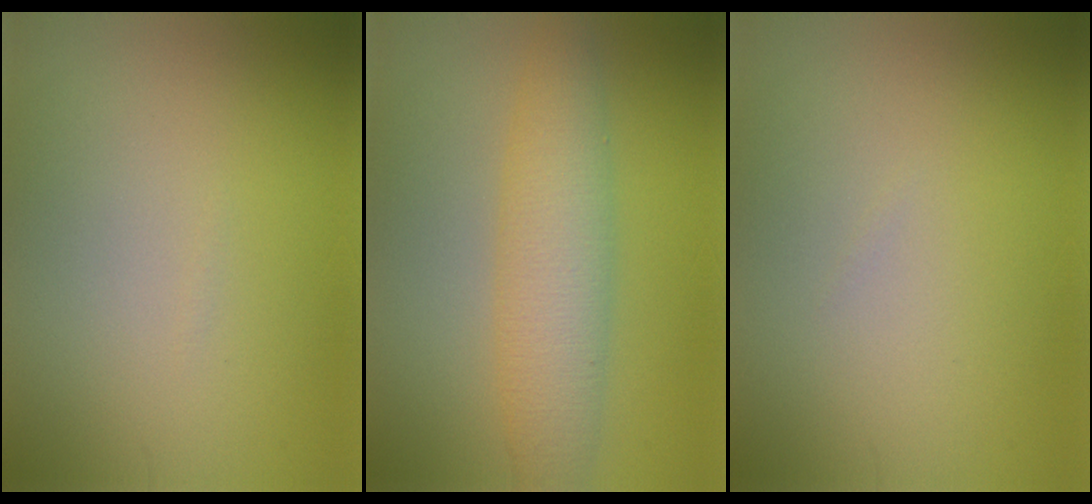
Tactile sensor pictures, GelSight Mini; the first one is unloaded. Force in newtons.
{"total": 5.1, "press": 5.1, "slide": 0.0}
{"total": 0.0}